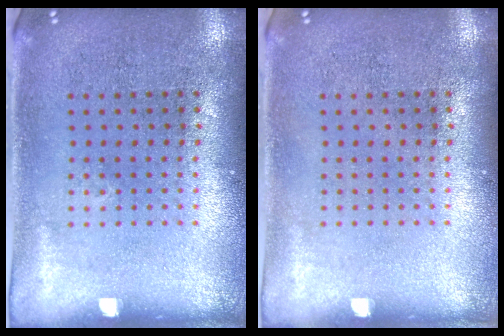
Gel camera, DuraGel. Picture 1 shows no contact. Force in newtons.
{"total": 0.0}